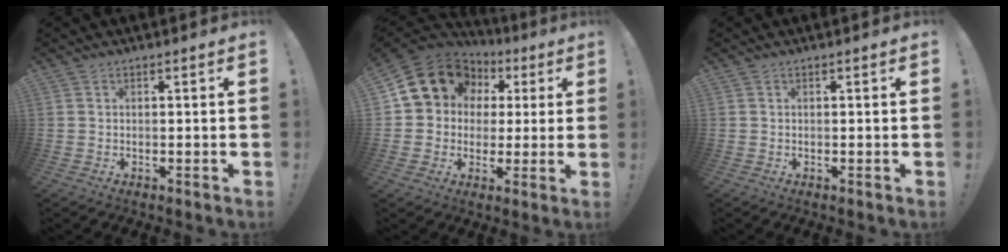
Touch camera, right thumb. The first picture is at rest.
{"total": 14.7, "force": [5.6, 12.2, 6.0], "torque": [-0.086, -0.022, 0.119]}
{"total": 0.0}